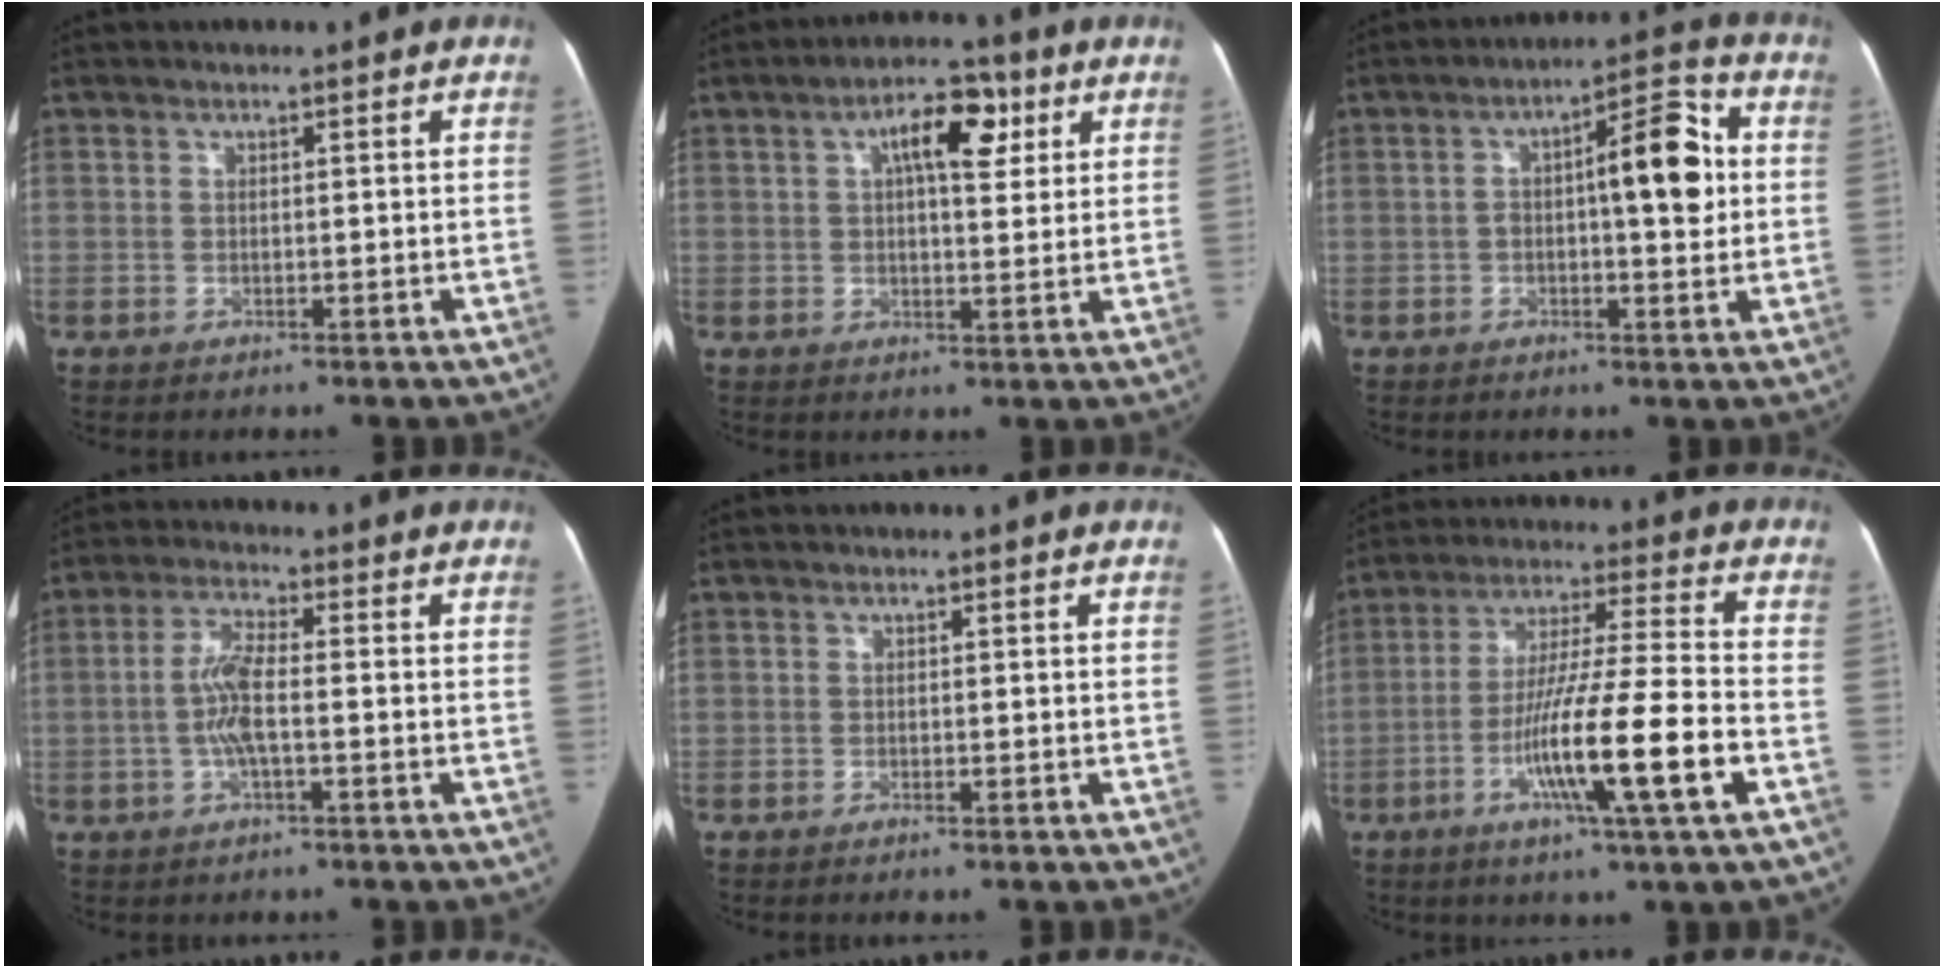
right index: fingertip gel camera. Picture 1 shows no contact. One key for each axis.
{"total": 7.9, "fx": 3.1, "fy": 3.0, "fz": 6.6, "tx": -0.104, "ty": 0.021, "tz": 0.043}
{"total": 10.2, "fx": 0.8, "fy": 2.8, "fz": 9.8, "tx": -0.137, "ty": 0.033, "tz": 0.009}
{"total": 5.8, "fx": -0.9, "fy": 1.1, "fz": 5.6, "tx": -0.123, "ty": 0.008, "tz": -0.022}
{"total": 0.6, "fx": -0.5, "fy": -0.1, "fz": 0.4, "tx": -0.012, "ty": -0.002, "tz": -0.008}
{"total": 15.1, "fx": -5.3, "fy": -0.7, "fz": 14.1, "tx": -0.254, "ty": -0.012, "tz": -0.097}